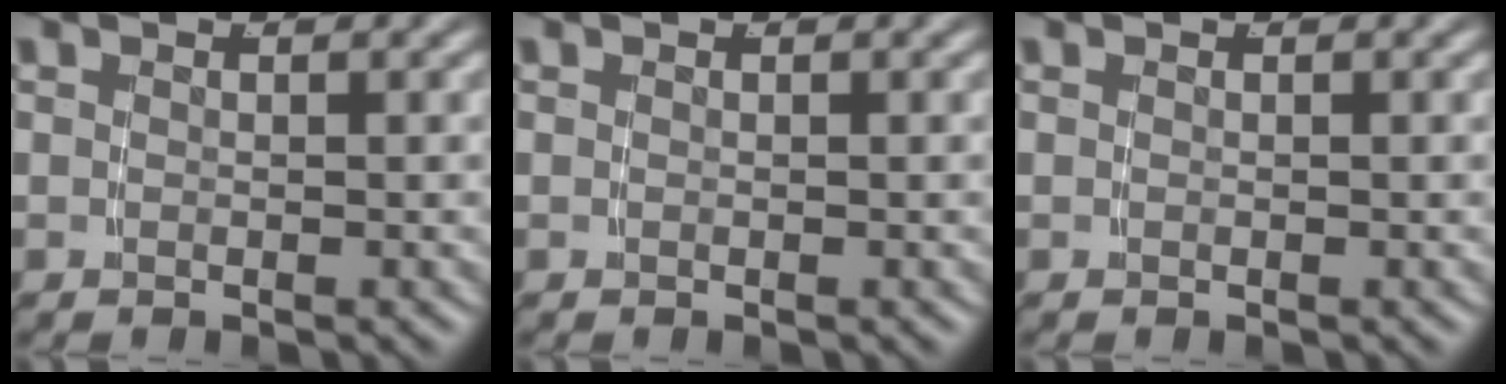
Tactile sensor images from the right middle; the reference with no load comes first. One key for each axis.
{"total": 0.0}
{"total": 0.0}